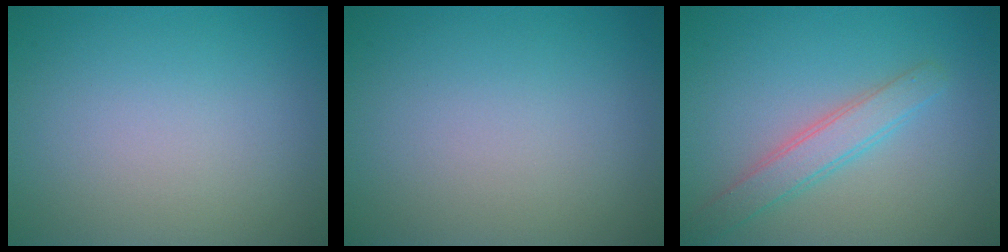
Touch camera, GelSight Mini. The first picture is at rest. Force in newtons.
{"total": 0.0}
{"total": 2.8, "press": 2.8, "slide": 0.1}